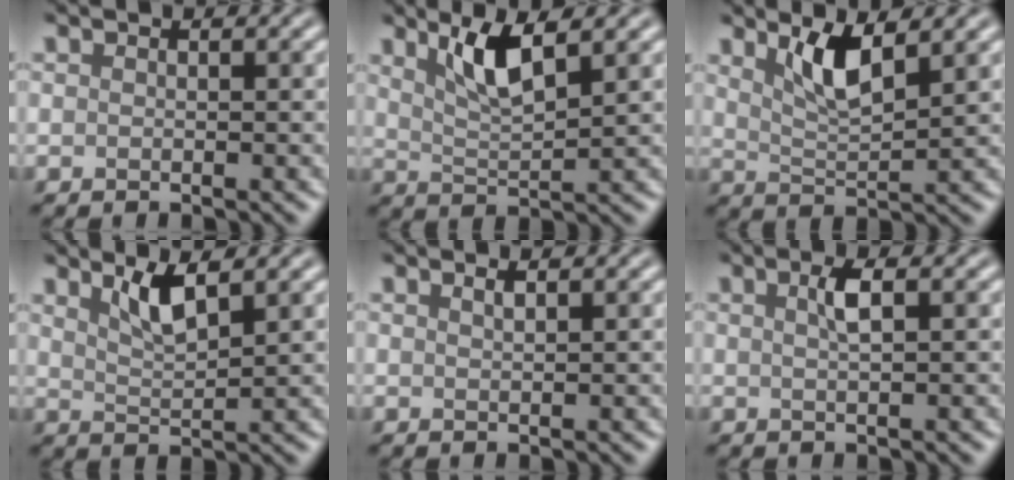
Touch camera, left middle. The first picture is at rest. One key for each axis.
{"total": 3.9, "fx": 2.3, "fy": 0.9, "fz": 3.0, "tx": -0.060, "ty": -0.001, "tz": 0.045}
{"total": 3.8, "fx": 2.2, "fy": 1.0, "fz": 3.0, "tx": -0.059, "ty": -0.006, "tz": 0.044}
{"total": 2.9, "fx": 1.9, "fy": 0.6, "fz": 2.1, "tx": -0.040, "ty": -0.004, "tz": 0.038}
{"total": 0.9, "fx": 0.7, "fy": 0.2, "fz": 0.5, "tx": -0.005, "ty": 0.002, "tz": 0.012}
{"total": 1.9, "fx": 0.7, "fy": 0.4, "fz": 1.7, "tx": -0.030, "ty": 0.003, "tz": 0.011}